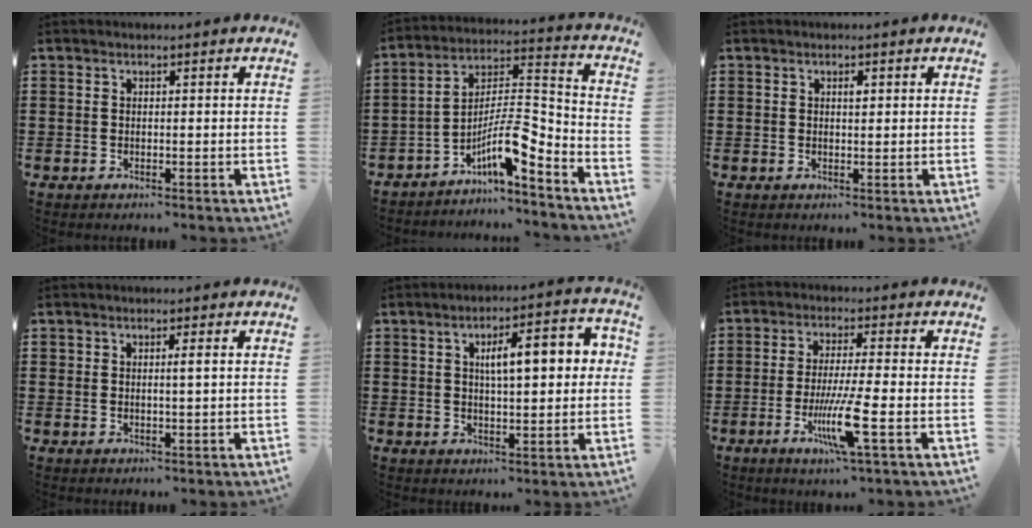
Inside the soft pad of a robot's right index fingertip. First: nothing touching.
{"total": 10.1, "force": [-6.3, 2.1, 7.6], "torque": [-0.145, -0.008, -0.124]}
{"total": 1.1, "force": [0.3, 0.4, 0.9], "torque": [-0.011, -0.001, 0.004]}
{"total": 1.1, "force": [0.3, 0.0, 1.0], "torque": [-0.021, 0.001, 0.005]}
{"total": 7.7, "force": [1.8, 2.6, 7.1], "torque": [-0.113, -0.001, 0.023]}
{"total": 8.4, "force": [-2.9, 0.4, 7.9], "torque": [-0.155, -0.020, -0.055]}